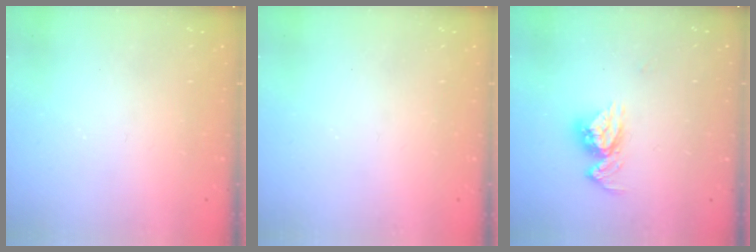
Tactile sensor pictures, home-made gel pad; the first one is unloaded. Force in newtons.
{"total": 0.0}
{"total": 10.0, "press": 10.0, "slide": 0.8}